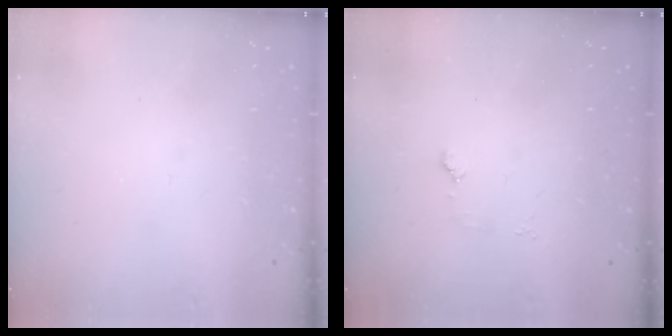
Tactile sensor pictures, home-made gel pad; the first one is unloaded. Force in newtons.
{"total": 4.2, "press": 4.2, "slide": 0.5}